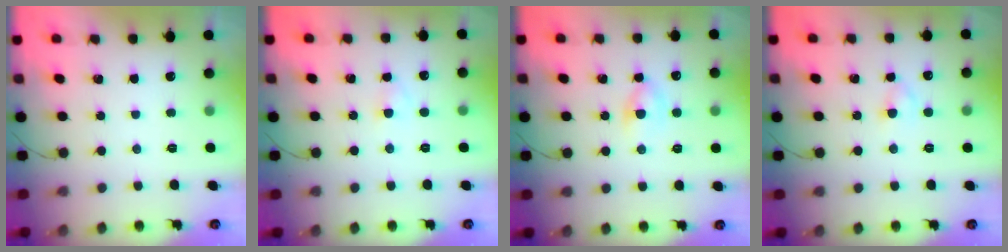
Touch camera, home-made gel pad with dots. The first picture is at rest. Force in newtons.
{"total": 1.9, "press": 1.7, "slide": 0.8}
{"total": 3.8, "press": 3.6, "slide": 1.3}
{"total": 1.9, "press": 1.7, "slide": 0.8}